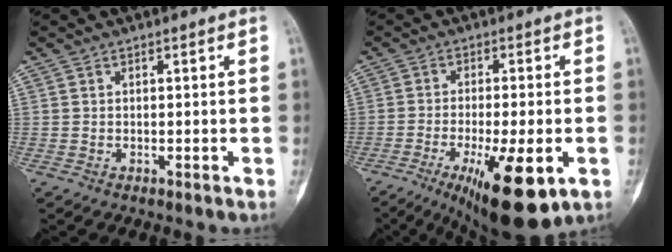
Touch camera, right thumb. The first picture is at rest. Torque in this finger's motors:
{"motor_torque": [0.90, 0.47, 1.63, -1.15, 0.36]}